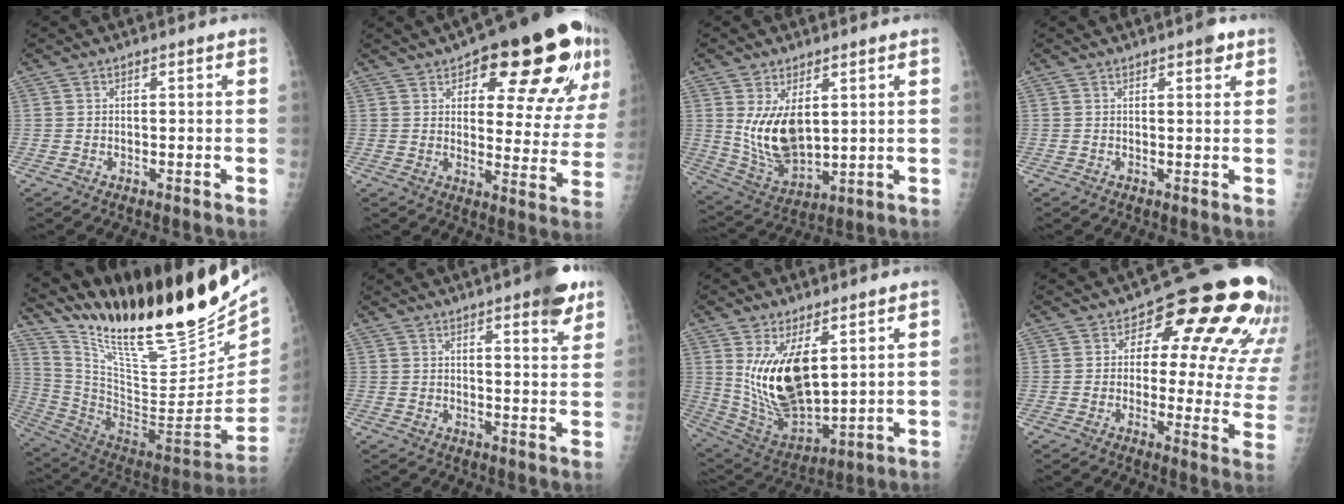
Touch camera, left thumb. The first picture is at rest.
{"total": 24.0, "force": [12.6, 8.5, 18.6], "torque": [-0.206, -0.027, 0.171]}
{"total": 11.2, "force": [3.0, 6.2, 8.9], "torque": [-0.147, -0.030, 0.077]}
{"total": 2.7, "force": [1.7, 0.9, 1.8], "torque": [-0.017, -0.007, 0.020]}
{"total": 33.7, "force": [23.9, 9.4, 21.9], "torque": [-0.325, -0.102, 0.388]}
{"total": 8.9, "force": [5.6, 1.9, 6.7], "torque": [-0.071, -0.024, 0.068]}
{"total": 16.1, "force": [4.9, 7.8, 13.2], "torque": [-0.219, -0.033, 0.118]}
{"total": 19.2, "force": [8.4, 10.0, 14.1], "torque": [-0.112, -0.027, 0.084]}